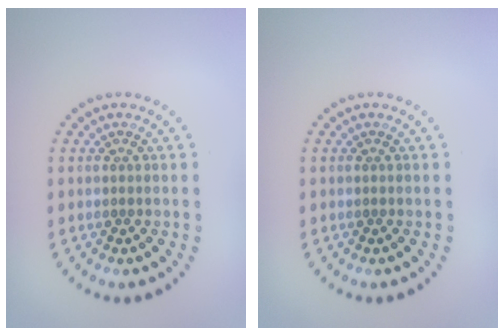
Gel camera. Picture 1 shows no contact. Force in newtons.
{"total": 0.0}